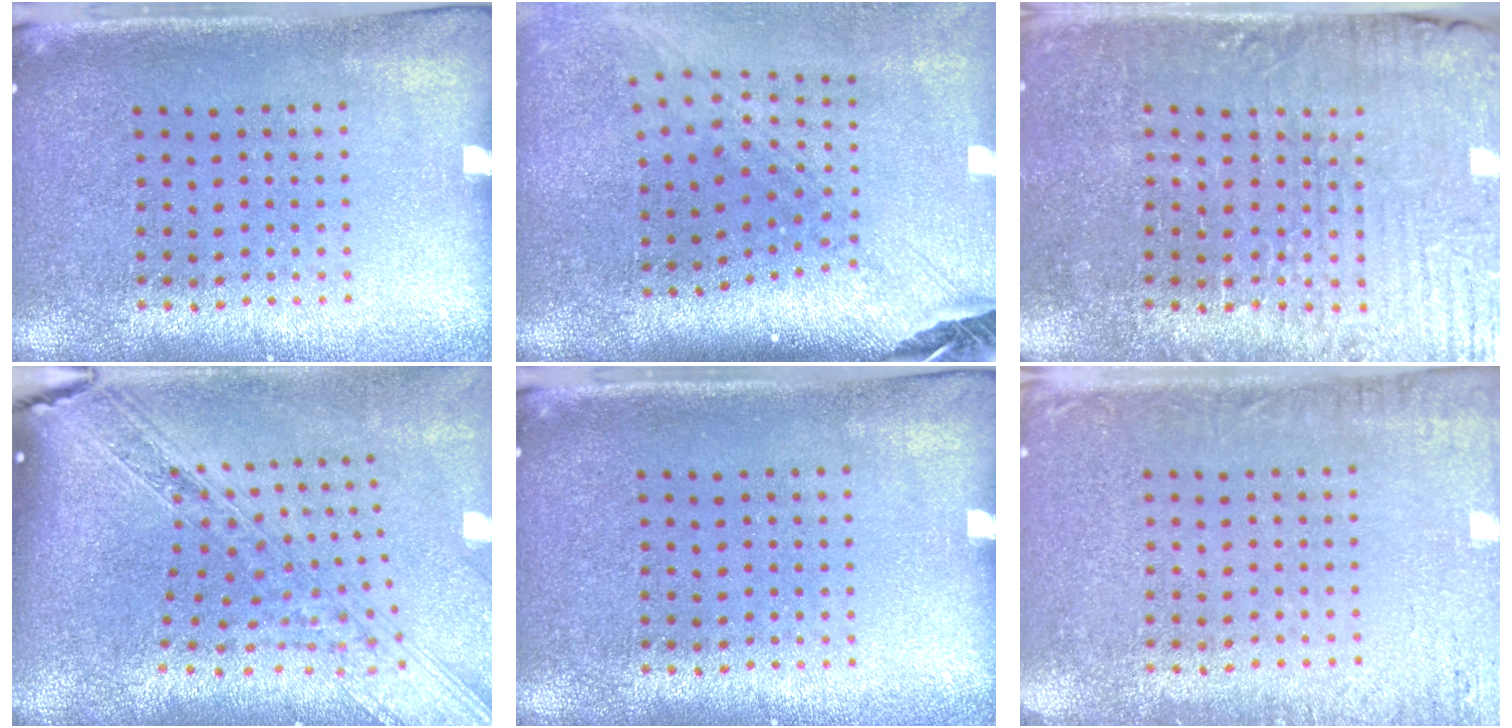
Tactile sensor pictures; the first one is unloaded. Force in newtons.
{"total": 3.0, "press": 2.1, "slide": 2.1}
{"total": 3.9, "press": 3.8, "slide": 0.8}
{"total": 3.5, "press": 2.6, "slide": 2.3}
{"total": 0.0}
{"total": 2.5, "press": 2.5, "slide": 0.3}